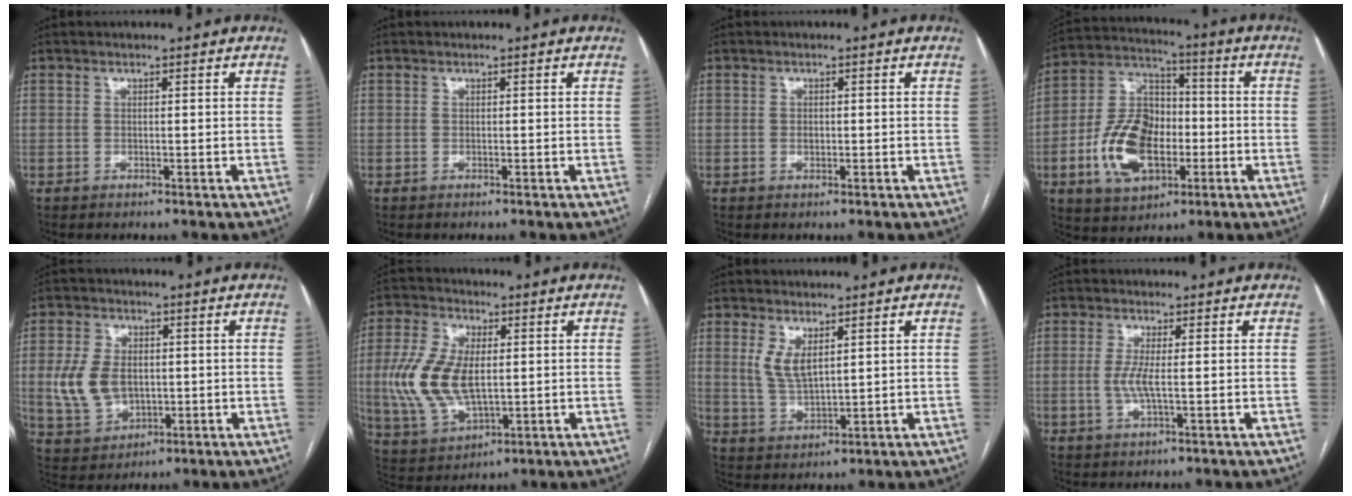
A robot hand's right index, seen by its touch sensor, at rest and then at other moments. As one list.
[{"total": 0.0}, {"total": 0.9, "force": [-0.1, 0.6, 0.7], "torque": [-0.011, 0.001, -0.001]}, {"total": 15.0, "force": [-4.0, 9.0, 11.3], "torque": [-0.242, 0.018, -0.065]}, {"total": 8.9, "force": [-0.1, 6.3, 6.3], "torque": [-0.140, 0.012, 0.012]}, {"total": 12.9, "force": [0.3, 6.4, 11.2], "torque": [-0.254, 0.004, 0.015]}, {"total": 4.7, "force": [2.0, 1.8, 3.9], "torque": [-0.083, -0.007, 0.050]}, {"total": 3.2, "force": [-0.2, 0.2, 3.2], "torque": [-0.074, -0.004, -0.005]}]